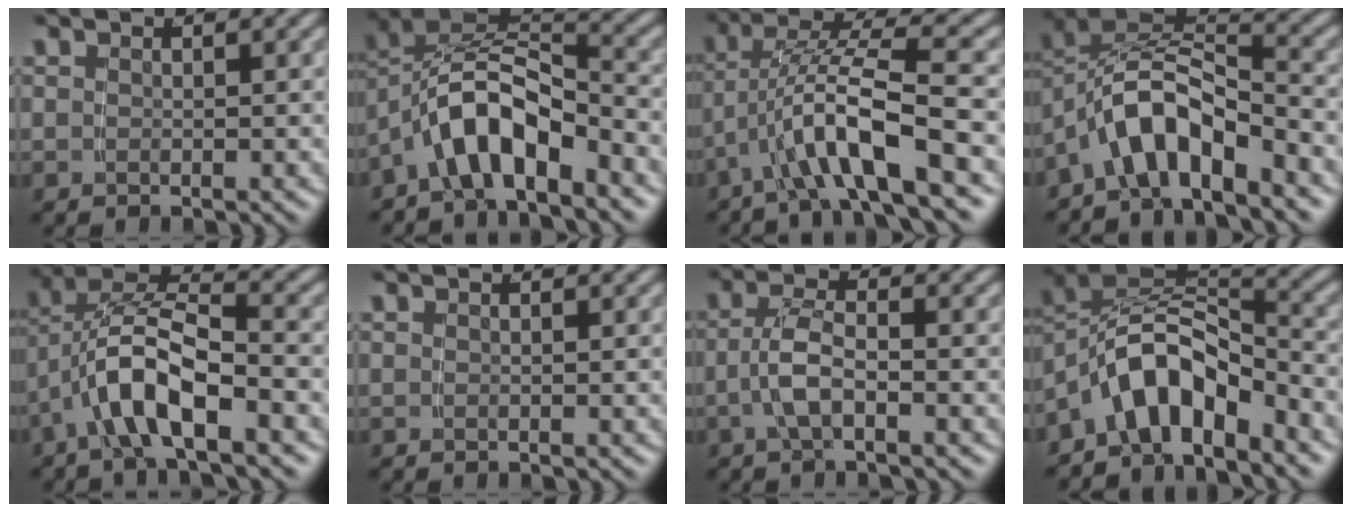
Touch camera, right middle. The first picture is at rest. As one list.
[{"total": 8.5, "force": [-1.7, 6.0, 5.8], "torque": [-0.119, -0.011, -0.030]}, {"total": 5.6, "force": [-0.6, 1.8, 5.3], "torque": [-0.104, 0.003, -0.010]}, {"total": 8.5, "force": [-1.8, 6.0, 5.7], "torque": [-0.123, -0.010, -0.033]}, {"total": 8.4, "force": [-0.4, 5.4, 6.5], "torque": [-0.140, -0.011, -0.009]}, {"total": 0.0}, {"total": 3.1, "force": [-1.0, 0.8, 2.8], "torque": [-0.057, -0.002, -0.015]}, {"total": 11.0, "force": [-2.0, 8.1, 7.1], "torque": [-0.135, -0.012, -0.036]}]